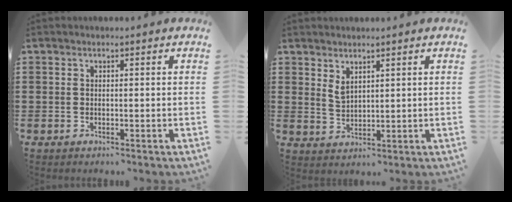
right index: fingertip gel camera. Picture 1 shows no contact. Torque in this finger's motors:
{"motor_torque": [-0.78, 0.78, -0.01, -0.01]}